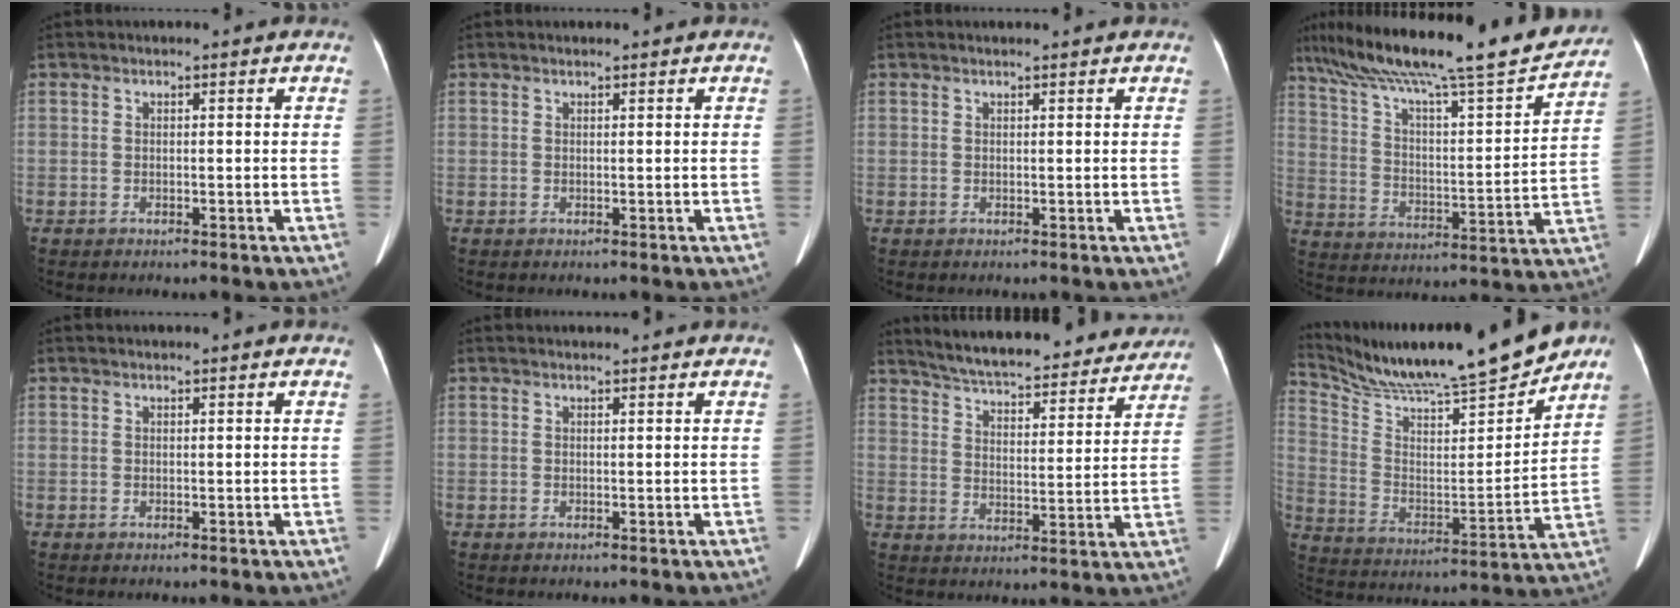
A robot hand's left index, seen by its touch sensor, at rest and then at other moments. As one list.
[{"total": 0.6, "force": [0.6, 0.0, 0.2], "torque": [-0.010, 0.007, 0.013]}, {"total": 1.9, "force": [1.7, 0.0, 0.7], "torque": [-0.011, 0.014, 0.025]}, {"total": 24.8, "force": [20.7, 1.9, 13.5], "torque": [-0.234, 0.003, 0.313]}, {"total": 1.3, "force": [1.2, -0.2, 0.5], "torque": [-0.015, 0.018, 0.024]}, {"total": 3.1, "force": [2.9, -0.1, 0.9], "torque": [-0.011, 0.018, 0.036]}, {"total": 24.1, "force": [21.9, 4.9, 8.7], "torque": [-0.136, -0.011, 0.291]}, {"total": 22.0, "force": [20.0, 1.7, 9.1], "torque": [-0.171, -0.017, 0.321]}]